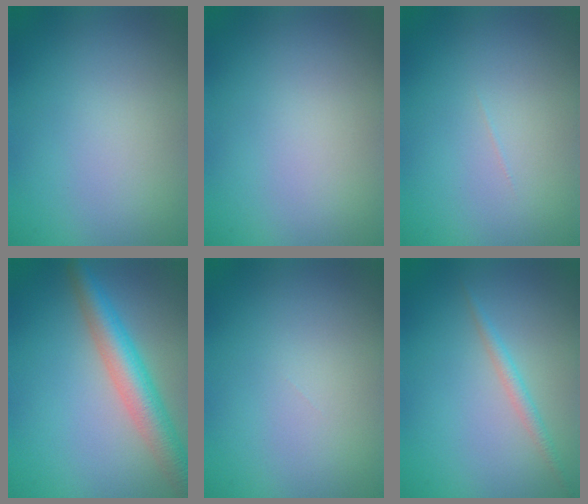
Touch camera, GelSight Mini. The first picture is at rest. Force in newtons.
{"total": 0.0}
{"total": 0.0}
{"total": 5.2, "press": 5.2, "slide": 0.1}
{"total": 0.0}
{"total": 1.4, "press": 1.4, "slide": 0.1}